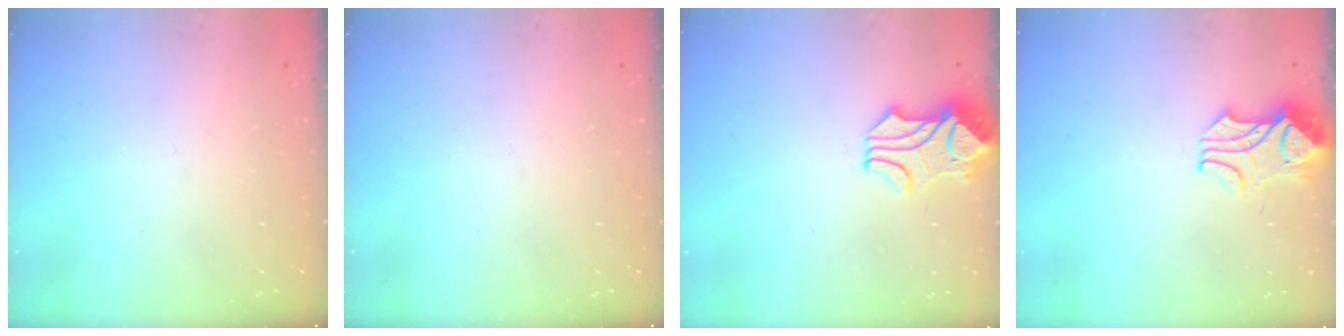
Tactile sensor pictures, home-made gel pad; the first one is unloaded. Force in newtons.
{"total": 0.0}
{"total": 2.3, "press": 2.0, "slide": 1.1}
{"total": 2.5, "press": 2.4, "slide": 0.9}